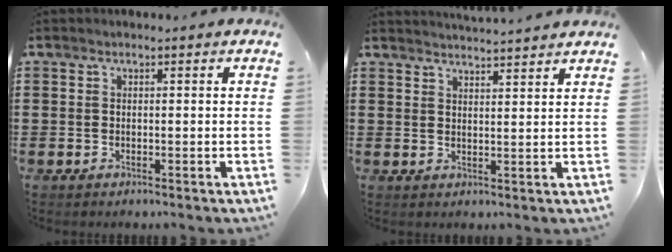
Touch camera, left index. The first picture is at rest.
{"total": 2.8, "force": [2.8, -0.5, 0.0], "torque": [-0.007, -0.013, 0.051]}